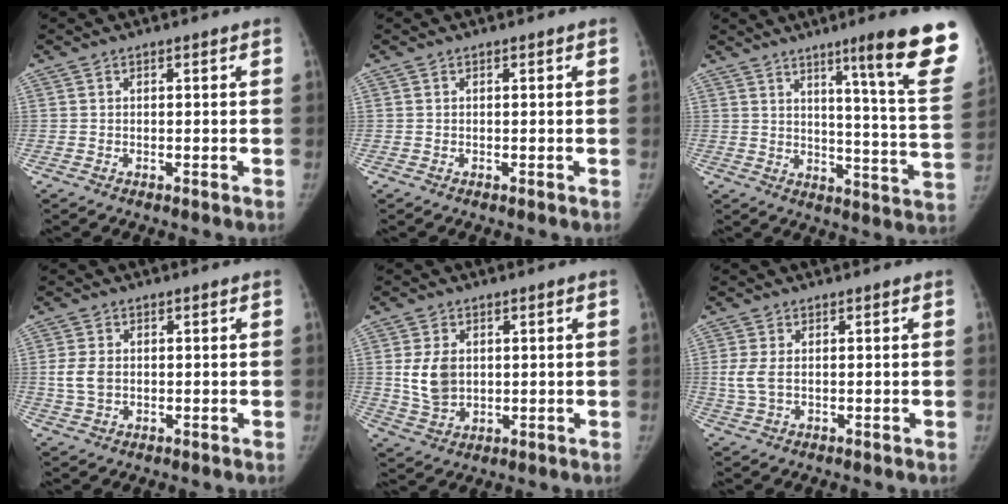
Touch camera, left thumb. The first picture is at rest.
{"total": 0.0}
{"total": 20.6, "force": [12.5, 0.8, 16.3], "torque": [-0.195, -0.081, 0.167]}
{"total": 4.1, "force": [0.1, 3.0, 2.8], "torque": [-0.054, -0.005, 0.006]}
{"total": 7.1, "force": [1.0, 5.2, 4.8], "torque": [-0.070, -0.012, 0.031]}
{"total": 3.4, "force": [0.2, 2.0, 2.7], "torque": [-0.069, -0.006, 0.008]}